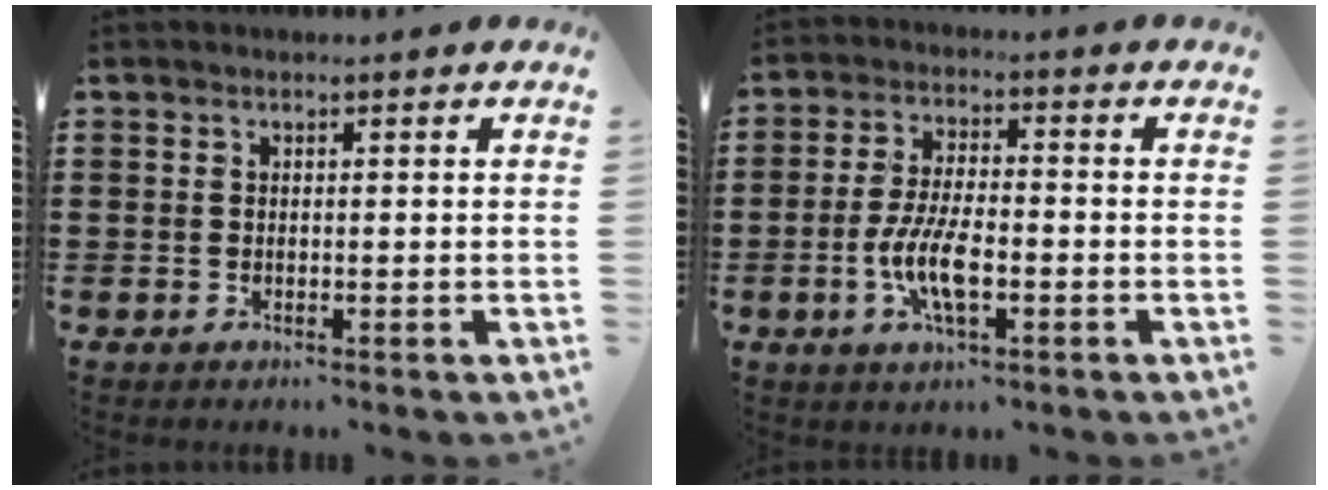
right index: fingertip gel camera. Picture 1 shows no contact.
{"total": 7.7, "force": [-2.4, 2.6, 6.8], "torque": [-0.153, -0.011, -0.049]}